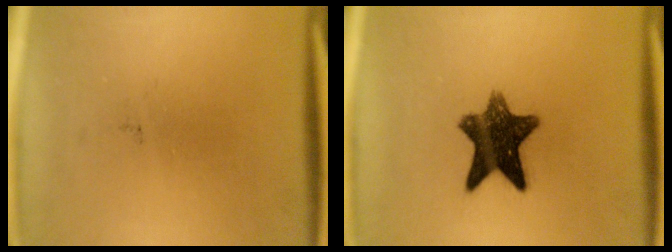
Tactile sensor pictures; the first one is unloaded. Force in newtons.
{"total": 10.9}